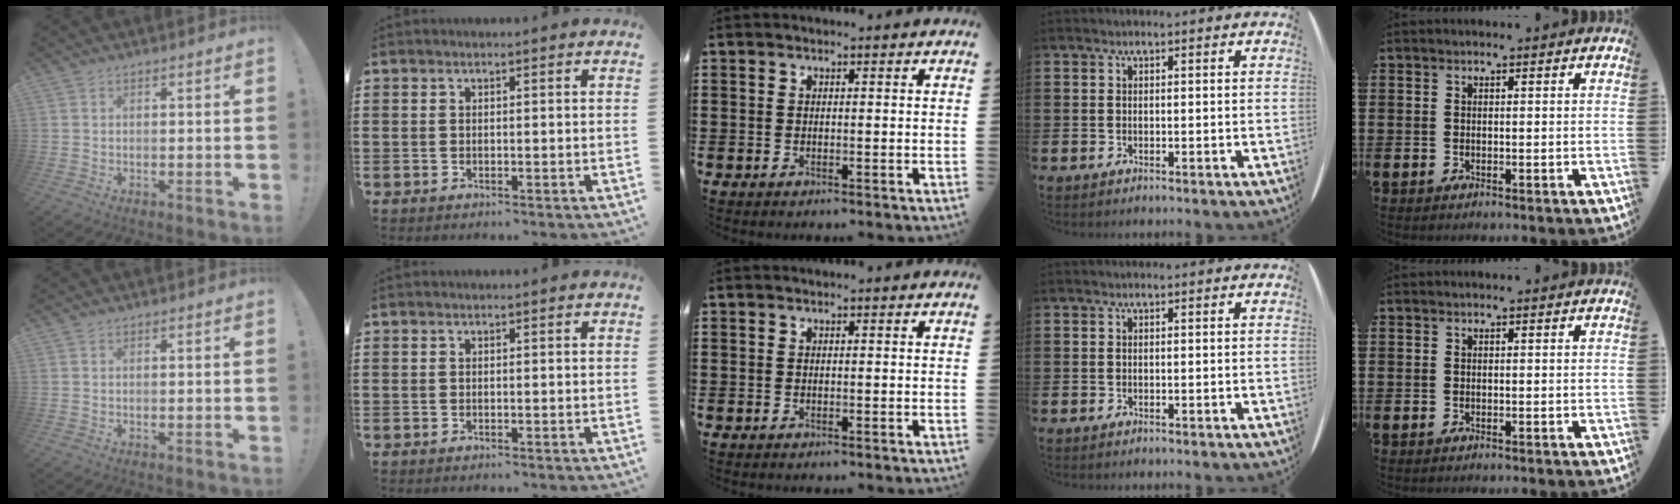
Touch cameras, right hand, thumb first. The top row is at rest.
{}